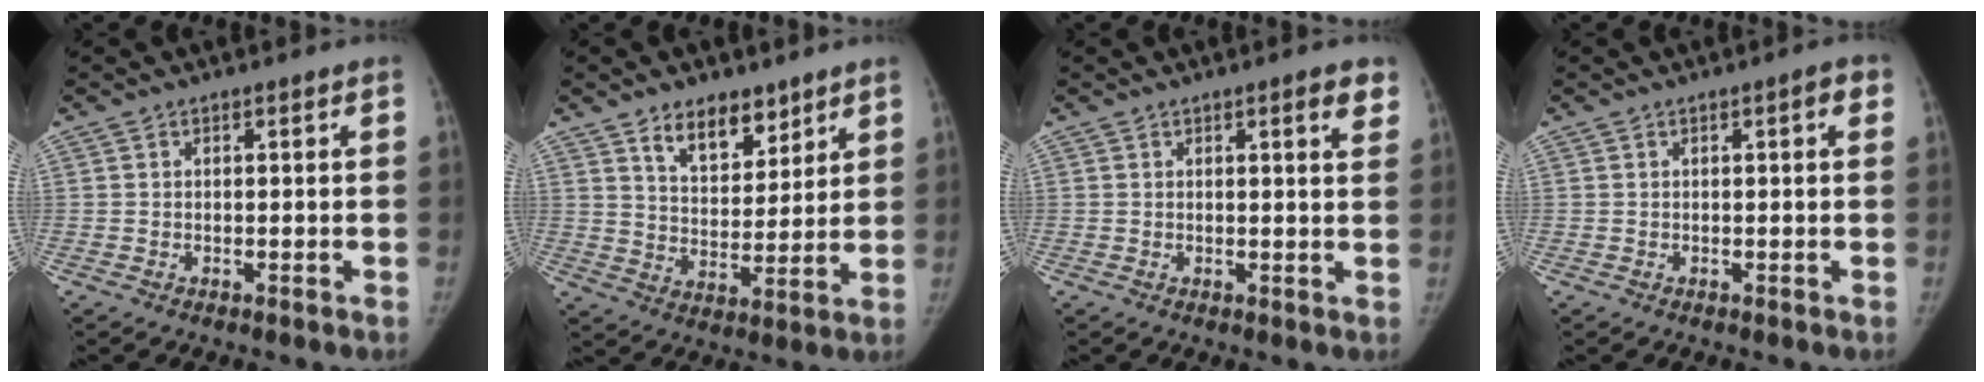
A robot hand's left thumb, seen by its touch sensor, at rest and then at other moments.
{"total": 10.0, "force": [6.8, 5.4, 5.0], "torque": [-0.045, -0.049, 0.121]}
{"total": 3.6, "force": [2.1, 0.7, 2.8], "torque": [-0.027, -0.010, 0.025]}
{"total": 2.1, "force": [0.7, 0.5, 2.0], "torque": [-0.016, 0.004, 0.003]}